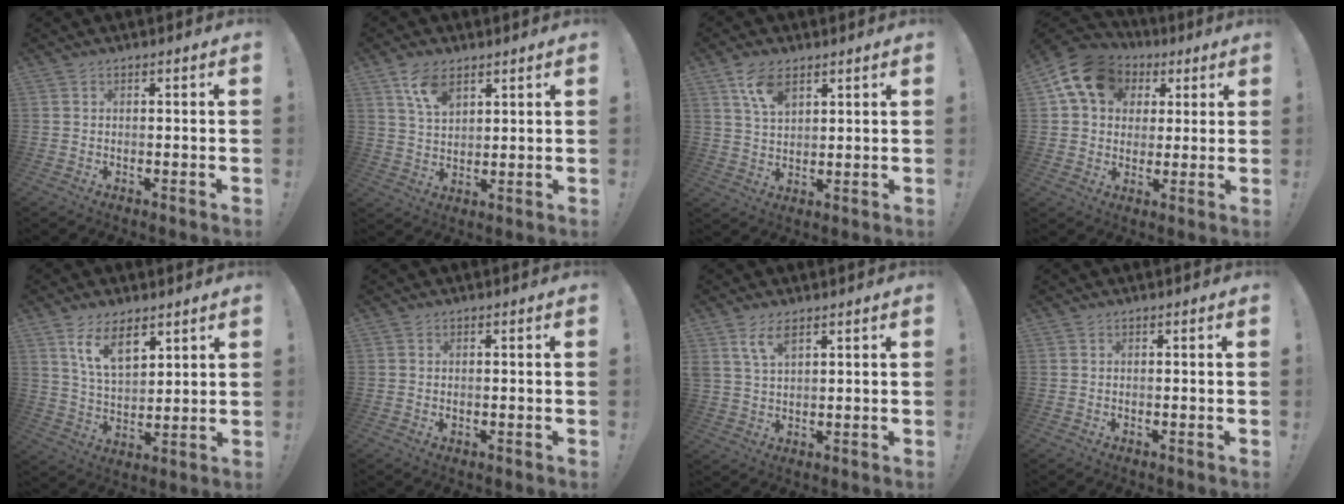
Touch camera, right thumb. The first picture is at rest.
{"total": 8.2, "force": [5.3, 4.4, 4.4], "torque": [-0.069, -0.023, 0.097]}
{"total": 7.9, "force": [4.9, 4.2, 4.6], "torque": [-0.078, -0.017, 0.092]}
{"total": 14.0, "force": [5.8, 10.8, 7.0], "torque": [-0.103, -0.017, 0.112]}
{"total": 10.7, "force": [6.9, 5.1, 6.4], "torque": [-0.112, -0.034, 0.131]}
{"total": 0.5, "force": [0.0, 0.5, -0.3], "torque": [0.005, 0.002, -0.002]}
{"total": 5.6, "force": [3.4, 2.3, 3.9], "torque": [-0.070, -0.010, 0.064]}
{"total": 0.0}